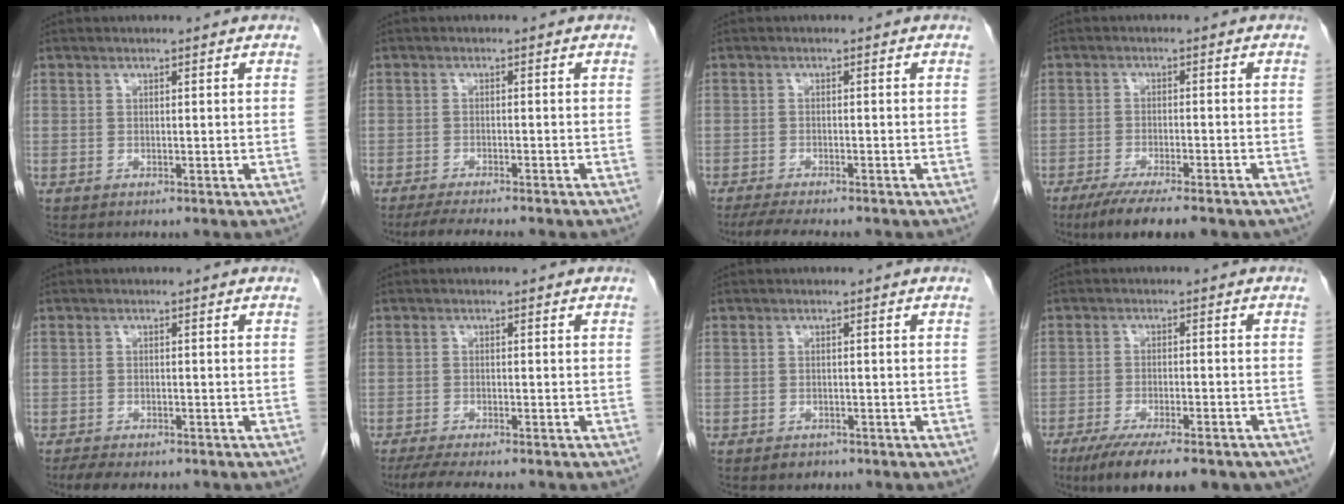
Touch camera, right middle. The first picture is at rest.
{"total": 6.6, "force": [-5.6, 0.5, 3.4], "torque": [-0.048, -0.013, -0.083]}
{"total": 7.2, "force": [-6.1, 1.0, 3.7], "torque": [-0.052, -0.014, -0.093]}
{"total": 10.7, "force": [-8.2, 1.9, 6.6], "torque": [-0.091, -0.017, -0.117]}
{"total": 5.1, "force": [-4.2, 1.5, 2.5], "torque": [-0.037, -0.010, -0.061]}
{"total": 7.2, "force": [-6.0, 0.9, 3.9], "torque": [-0.055, -0.014, -0.093]}
{"total": 1.5, "force": [-1.1, 0.9, 0.4], "torque": [-0.009, 0.001, -0.012]}
{"total": 13.8, "force": [-10.6, 3.4, 8.2], "torque": [-0.109, -0.012, -0.152]}